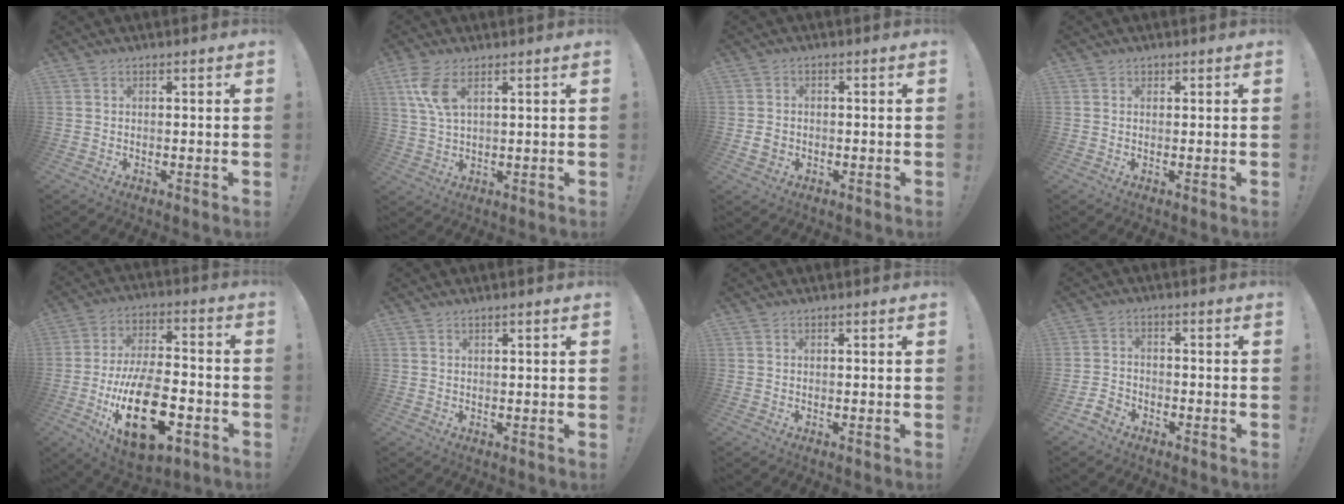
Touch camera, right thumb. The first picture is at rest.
{"total": 7.7, "force": [3.7, 3.2, 6.0], "torque": [-0.132, -0.008, 0.068]}
{"total": 3.2, "force": [-0.8, 2.6, 1.7], "torque": [-0.033, 0.007, -0.014]}
{"total": 0.8, "force": [0.5, 0.5, 0.0], "torque": [0.005, -0.002, 0.009]}
{"total": 24.0, "force": [-8.3, 12.0, 19.0], "torque": [-0.341, 0.046, -0.124]}
{"total": 1.1, "force": [0.7, 0.0, 0.8], "torque": [-0.017, 0.002, 0.011]}
{"total": 0.0}
{"total": 4.7, "force": [-3.7, 2.6, 1.4], "torque": [-0.042, 0.014, -0.070]}